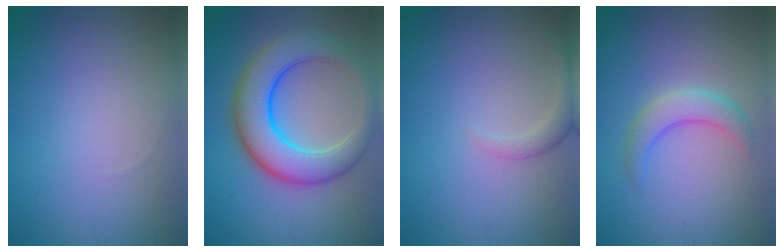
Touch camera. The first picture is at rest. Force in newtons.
{"total": 8.1, "press": 8.1, "slide": 0.2}
{"total": 1.9, "press": 1.9, "slide": 0.2}
{"total": 2.9, "press": 2.9, "slide": 0.1}